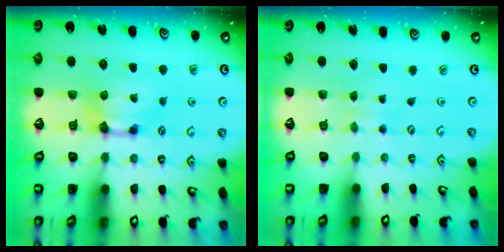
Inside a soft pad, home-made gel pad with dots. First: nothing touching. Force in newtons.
{"total": 3.7, "press": 3.7, "slide": 0.1}